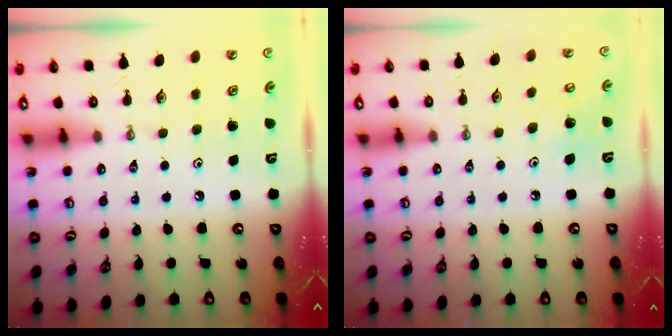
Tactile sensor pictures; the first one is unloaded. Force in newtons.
{"total": 7.0, "press": 6.9, "slide": 1.0}